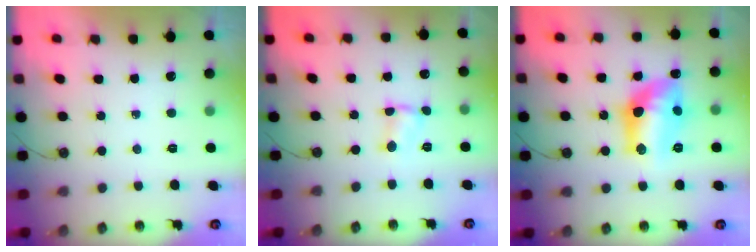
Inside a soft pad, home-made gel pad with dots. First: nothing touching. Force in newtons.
{"total": 1.7, "press": 1.6, "slide": 0.2}
{"total": 15.6, "press": 15.1, "slide": 3.7}